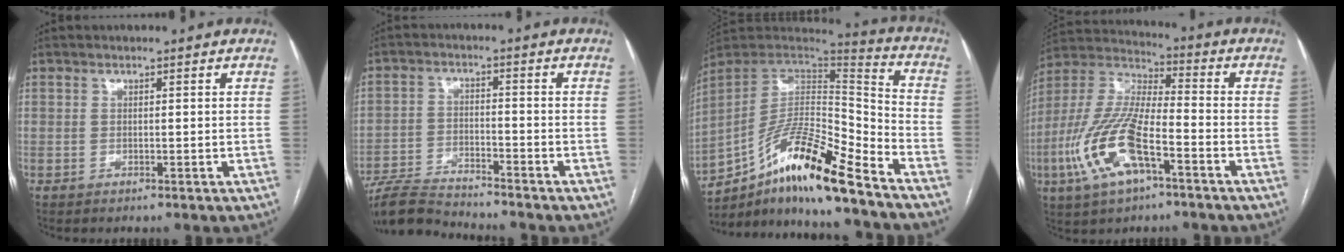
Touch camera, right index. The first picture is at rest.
{"total": 8.4, "force": [-8.2, -0.1, 1.7], "torque": [-0.032, -0.010, -0.151]}
{"total": 19.3, "force": [-13.5, 2.3, 13.5], "torque": [-0.243, 0.000, -0.241]}
{"total": 15.8, "force": [-6.2, 5.2, 13.5], "torque": [-0.302, -0.001, -0.113]}